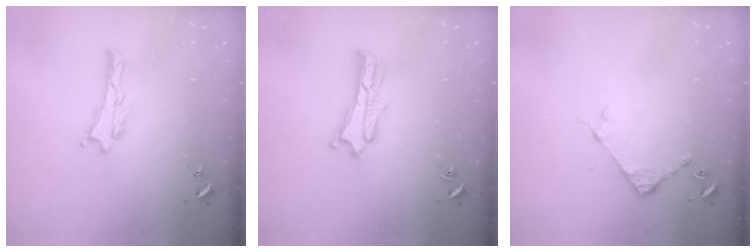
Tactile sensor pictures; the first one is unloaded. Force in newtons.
{"total": 2.5, "press": 2.5, "slide": 0.1}
{"total": 4.3, "press": 4.3, "slide": 0.4}